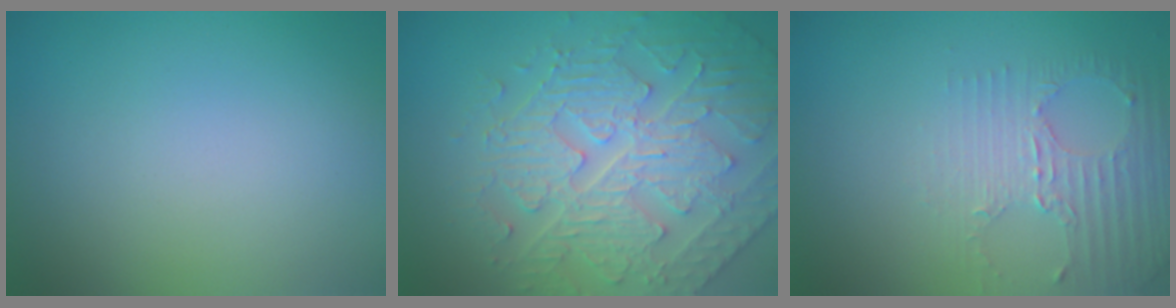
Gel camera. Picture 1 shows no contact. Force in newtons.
{"total": 5.0, "press": 4.9, "slide": 0.8}
{"total": 2.9, "press": 2.3, "slide": 1.8}